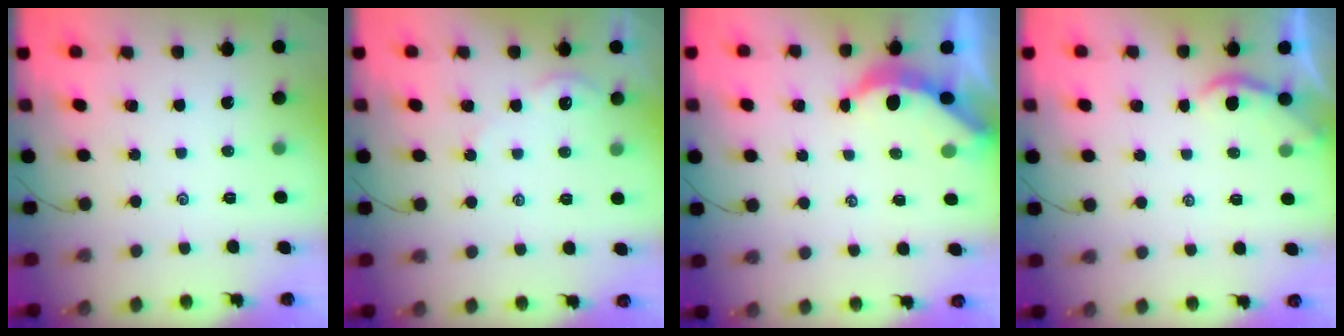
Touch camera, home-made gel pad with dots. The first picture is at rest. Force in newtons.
{"total": 1.7, "press": 1.7, "slide": 0.3}
{"total": 3.9, "press": 3.9, "slide": 0.5}
{"total": 1.3, "press": 1.3, "slide": 0.3}